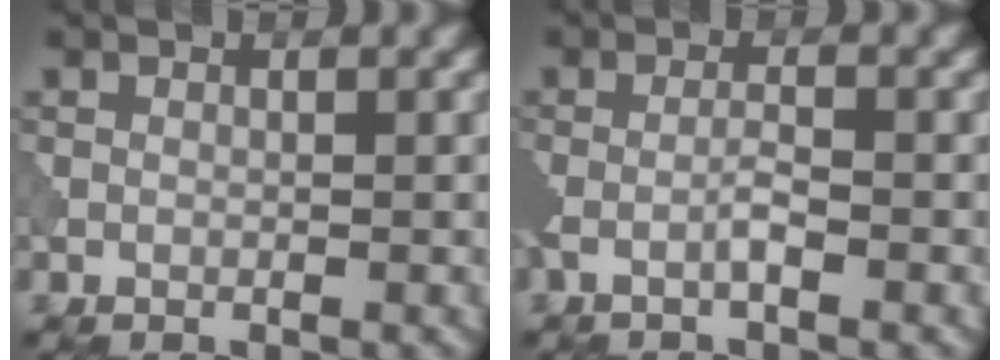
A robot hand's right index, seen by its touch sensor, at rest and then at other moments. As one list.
[{"total": 1.7, "force": [-0.6, 0.2, 1.6], "torque": [-0.029, 0.005, -0.017]}]